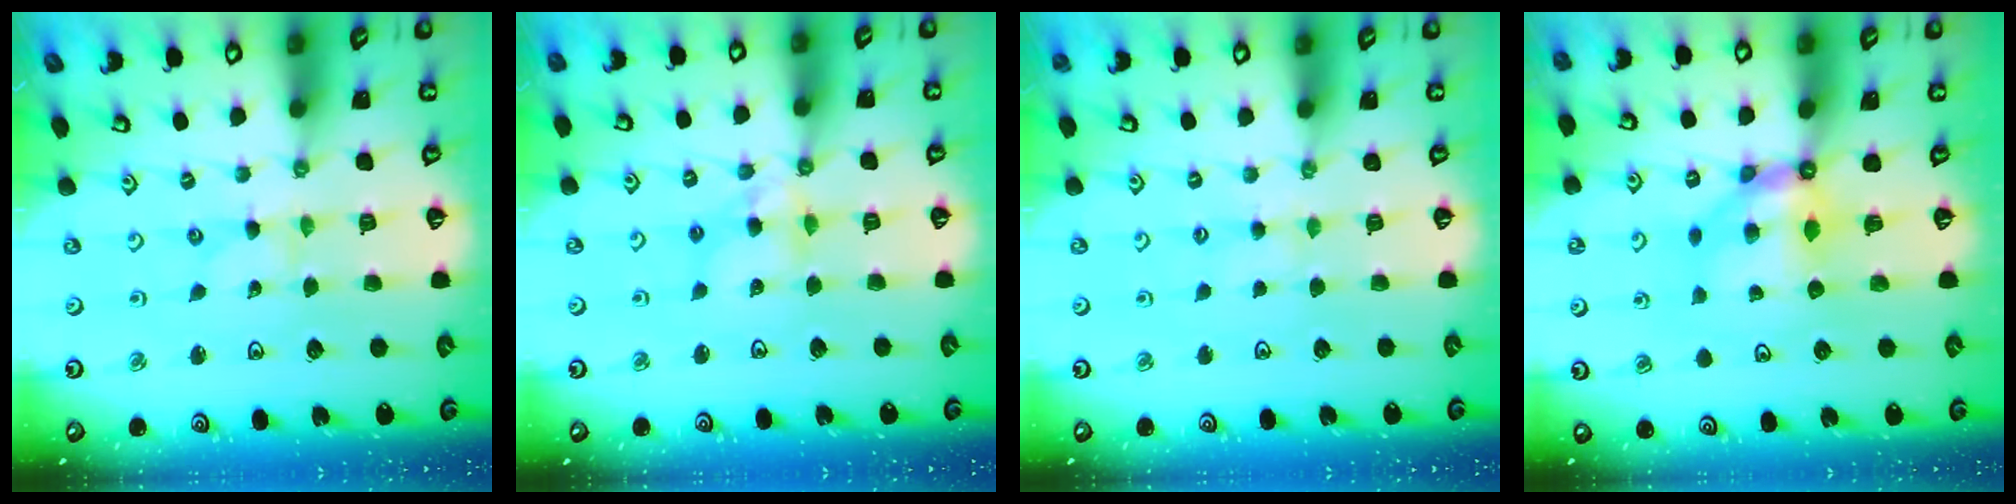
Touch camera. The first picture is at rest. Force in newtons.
{"total": 7.7, "press": 7.7, "slide": 0.7}
{"total": 1.9, "press": 1.9, "slide": 0.2}
{"total": 6.0, "press": 6.0, "slide": 0.3}